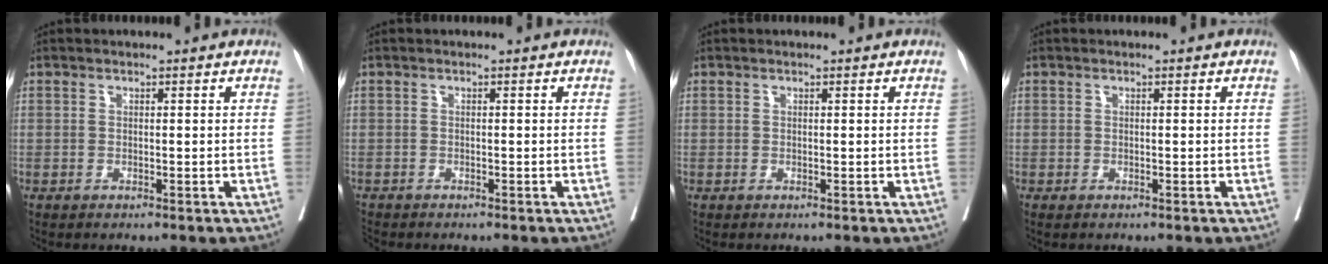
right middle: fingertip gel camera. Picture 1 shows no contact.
{"total": 2.5, "force": [-2.3, 0.7, 0.7], "torque": [-0.016, -0.006, -0.038]}
{"total": 0.0}
{"total": 0.5, "force": [-0.4, 0.0, 0.3], "torque": [-0.010, -0.004, -0.006]}